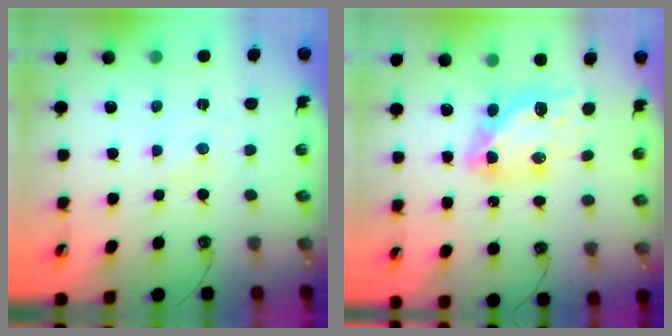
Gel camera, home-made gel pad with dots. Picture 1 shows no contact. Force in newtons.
{"total": 13.6, "press": 13.5, "slide": 1.7}